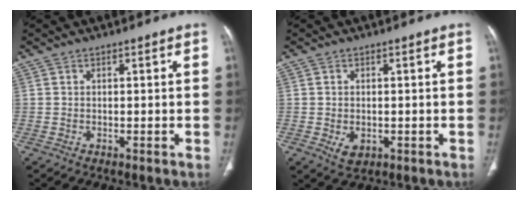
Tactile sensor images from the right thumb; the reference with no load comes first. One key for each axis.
{"total": 3.4, "fx": -0.8, "fy": 2.3, "fz": 2.4, "tx": -0.039, "ty": -0.002, "tz": -0.003}